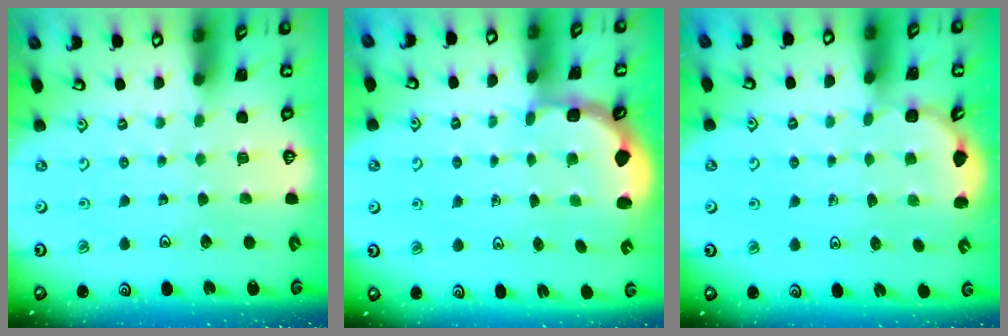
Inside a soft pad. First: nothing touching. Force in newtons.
{"total": 2.7, "press": 2.1, "slide": 1.7}
{"total": 2.5, "press": 2.1, "slide": 1.5}